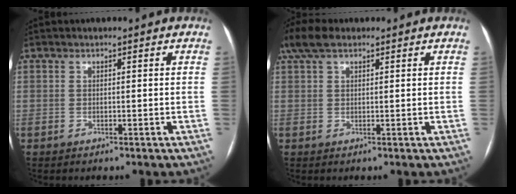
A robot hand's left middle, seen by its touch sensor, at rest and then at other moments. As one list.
[{"total": 4.8, "force": [3.3, 1.9, 3.0], "torque": [-0.073, 0.034, 0.068]}]